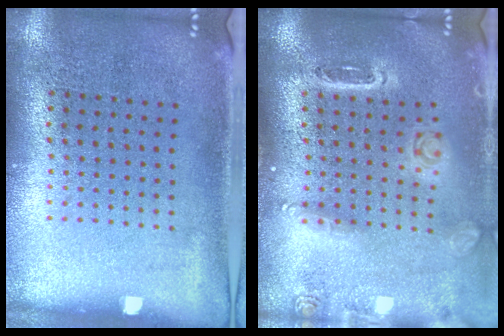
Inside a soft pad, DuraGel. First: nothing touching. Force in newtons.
{"total": 1.5, "press": 1.5, "slide": 0.1}